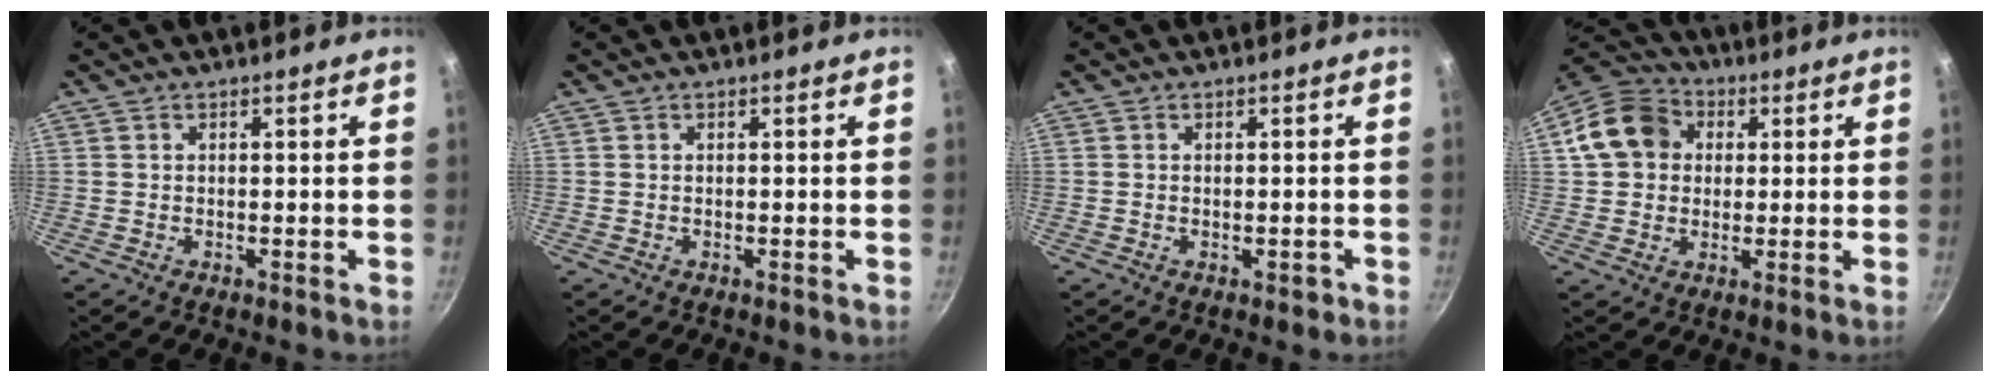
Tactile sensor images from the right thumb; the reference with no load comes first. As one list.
[{"total": 0.0}, {"total": 1.3, "force": [-0.5, 0.7, 1.0], "torque": [-0.012, 0.002, -0.008]}, {"total": 12.1, "force": [2.4, 10.1, 6.1], "torque": [-0.087, 0.022, 0.025]}]